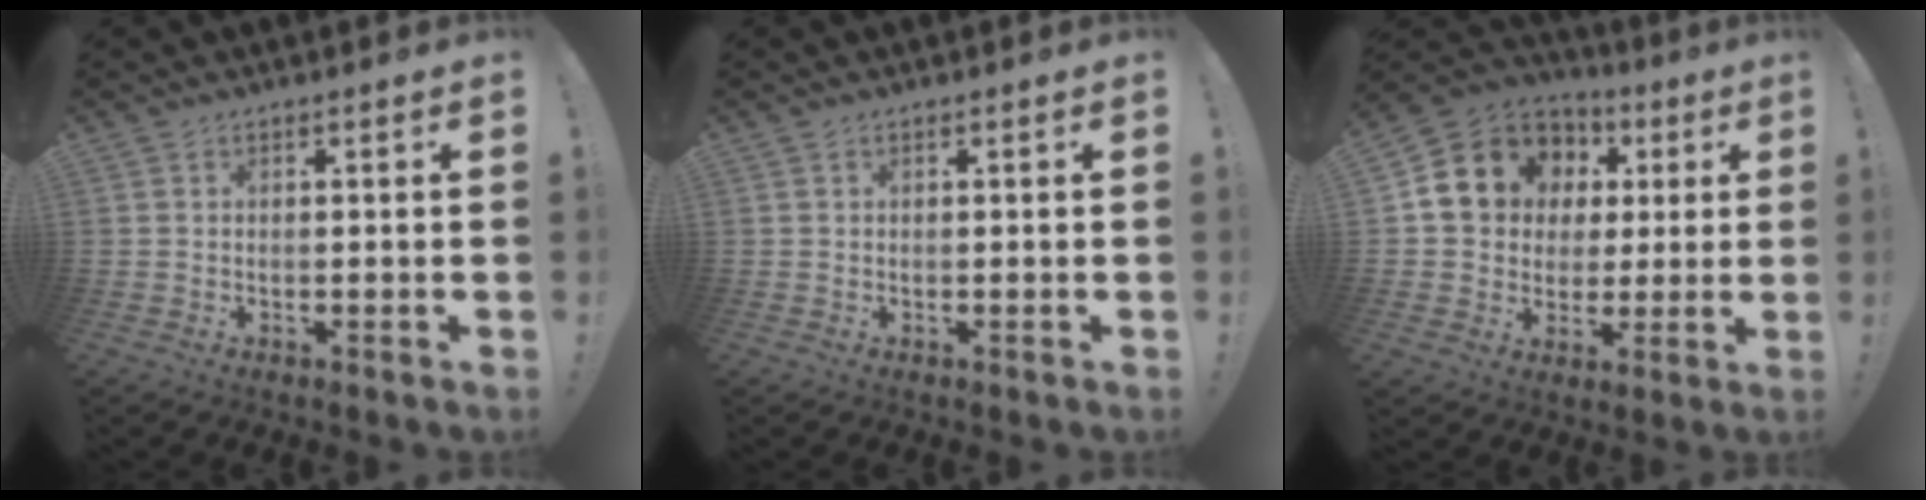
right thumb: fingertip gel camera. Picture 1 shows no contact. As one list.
[{"total": 0.0}, {"total": 14.1, "force": [4.2, 12.3, 5.5], "torque": [-0.076, -0.011, 0.097]}]